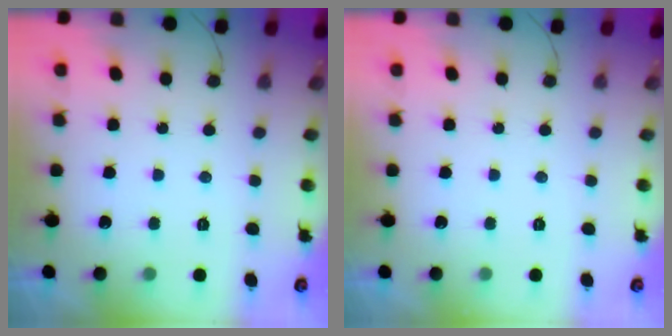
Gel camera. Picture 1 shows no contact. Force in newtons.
{"total": 0.0}